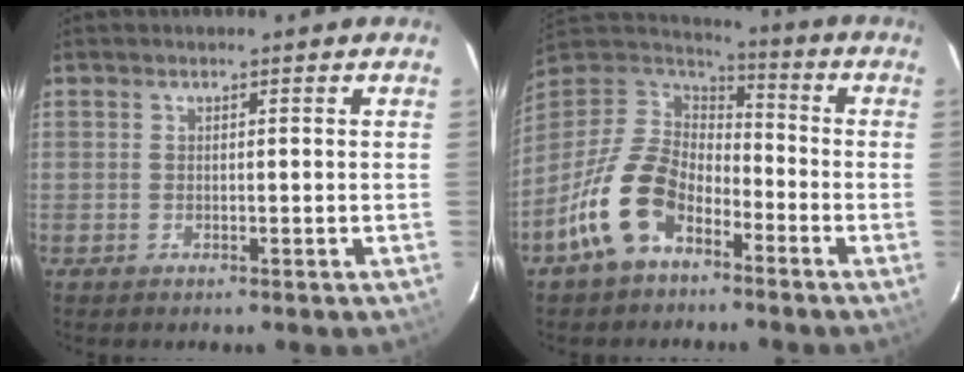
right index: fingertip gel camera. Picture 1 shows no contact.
{"total": 14.2, "force": [-8.2, 8.6, 7.8], "torque": [-0.172, 0.004, -0.152]}